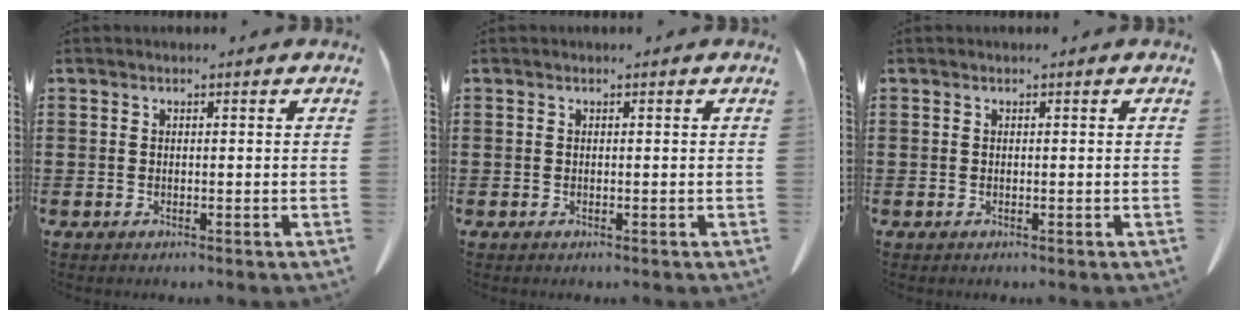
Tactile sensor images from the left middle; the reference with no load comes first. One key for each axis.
{"total": 0.0}
{"total": 0.0}